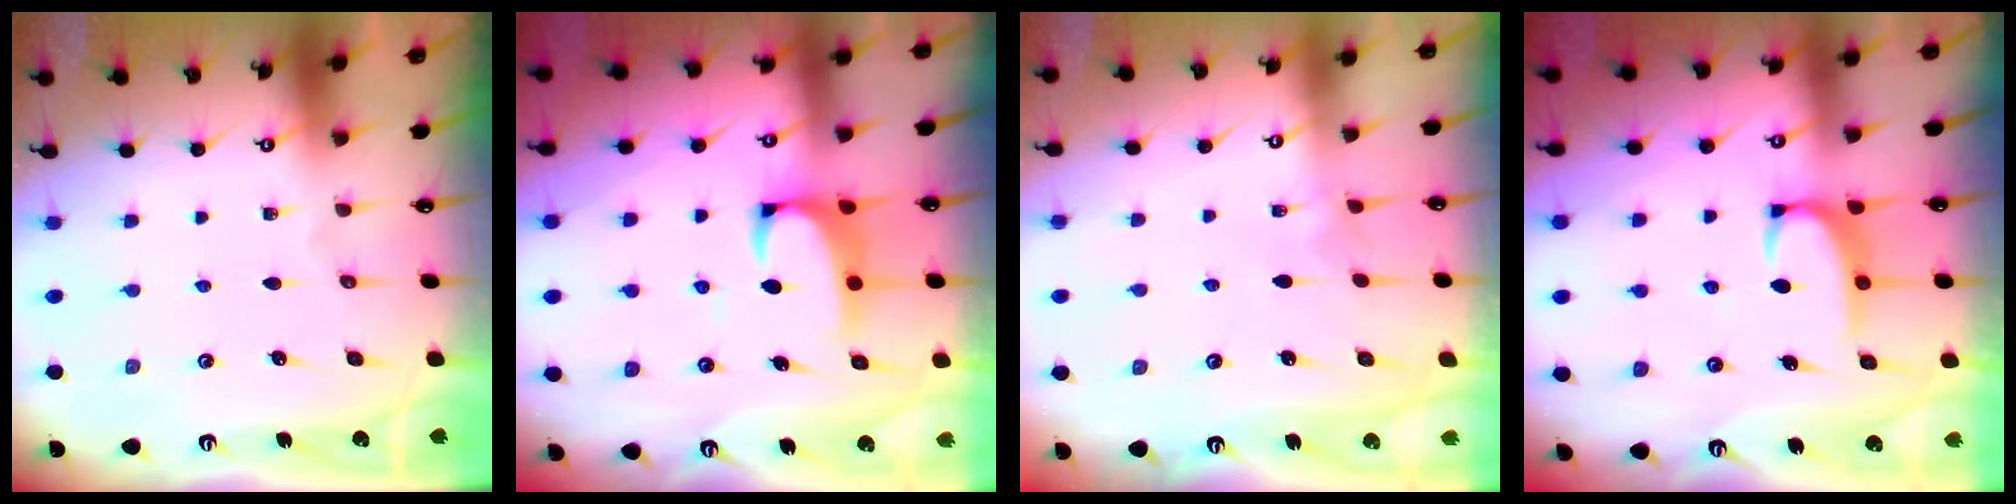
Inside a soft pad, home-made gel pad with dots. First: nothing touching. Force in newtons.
{"total": 2.1, "press": 1.8, "slide": 0.9}
{"total": 2.7, "press": 2.6, "slide": 0.3}
{"total": 2.2, "press": 2.1, "slide": 0.7}